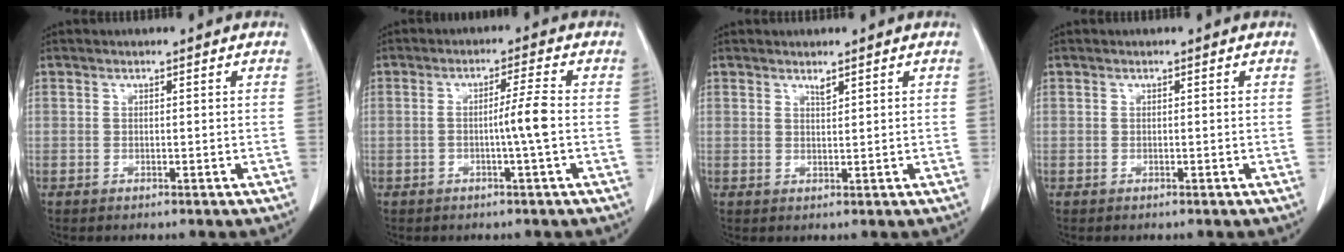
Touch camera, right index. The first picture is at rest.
{"total": 4.0, "force": [-0.7, -0.9, 3.9], "torque": [-0.062, 0.004, -0.009]}
{"total": 1.0, "force": [0.9, 0.1, 0.5], "torque": [-0.012, -0.006, 0.018]}
{"total": 0.0}